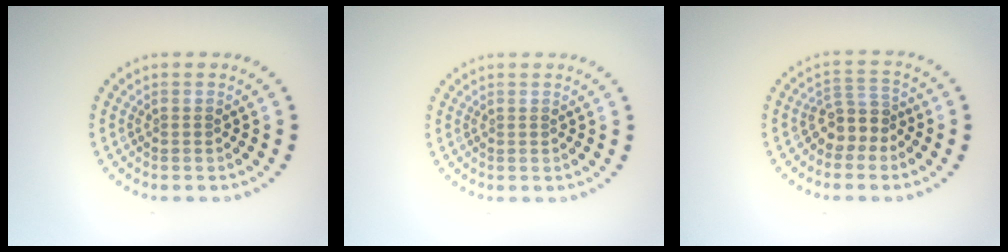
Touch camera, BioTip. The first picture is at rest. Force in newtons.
{"total": 0.0}
{"total": 2.8, "press": 2.3, "slide": 1.6}